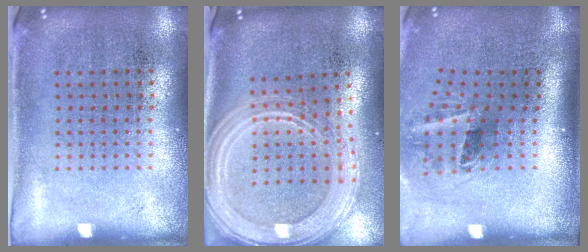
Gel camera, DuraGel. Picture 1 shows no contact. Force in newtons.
{"total": 2.9, "press": 2.3, "slide": 1.7}
{"total": 2.2, "press": 1.3, "slide": 1.7}